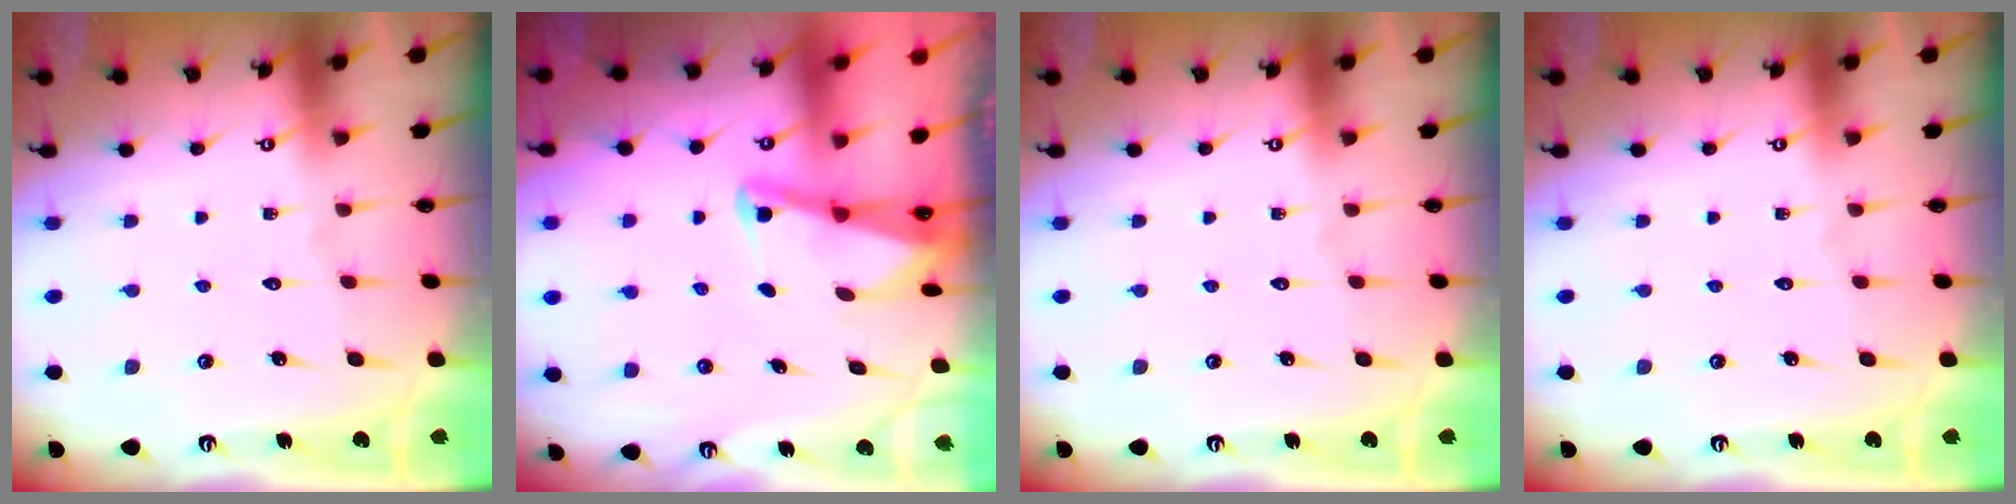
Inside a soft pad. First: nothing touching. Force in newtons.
{"total": 2.1, "press": 2.1, "slide": 0.3}
{"total": 0.0}
{"total": 0.0}